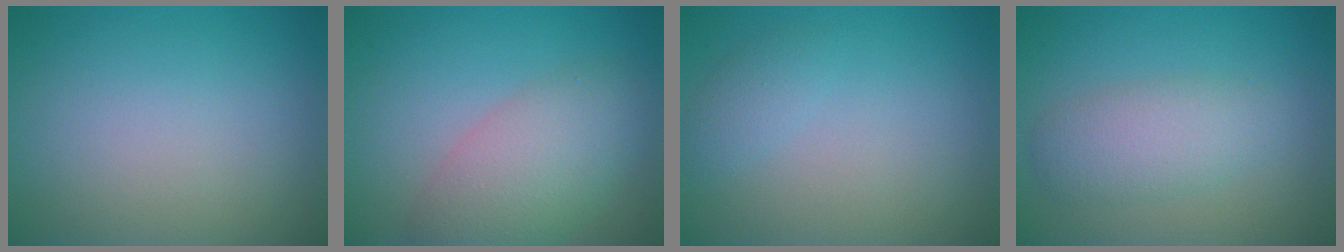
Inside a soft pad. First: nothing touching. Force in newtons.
{"total": 5.7, "press": 5.7, "slide": 0.3}
{"total": 1.3, "press": 1.3, "slide": 0.1}
{"total": 2.2, "press": 2.2, "slide": 0.2}